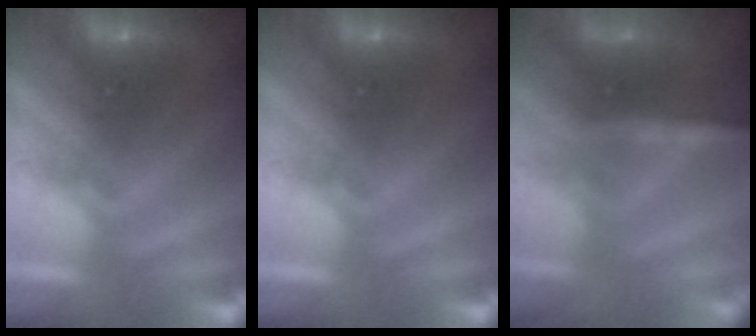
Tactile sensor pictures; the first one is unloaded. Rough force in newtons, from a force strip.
{"total": 0.0}
{"total": 2.7}